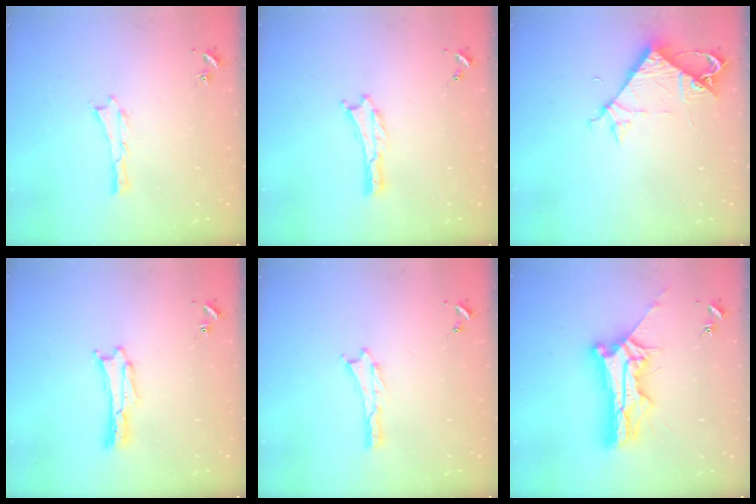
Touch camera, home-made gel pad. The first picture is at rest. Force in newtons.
{"total": 0.0}
{"total": 6.0, "press": 6.0, "slide": 0.4}
{"total": 1.1, "press": 1.1, "slide": 0.0}
{"total": 0.0}
{"total": 11.4, "press": 11.3, "slide": 1.0}